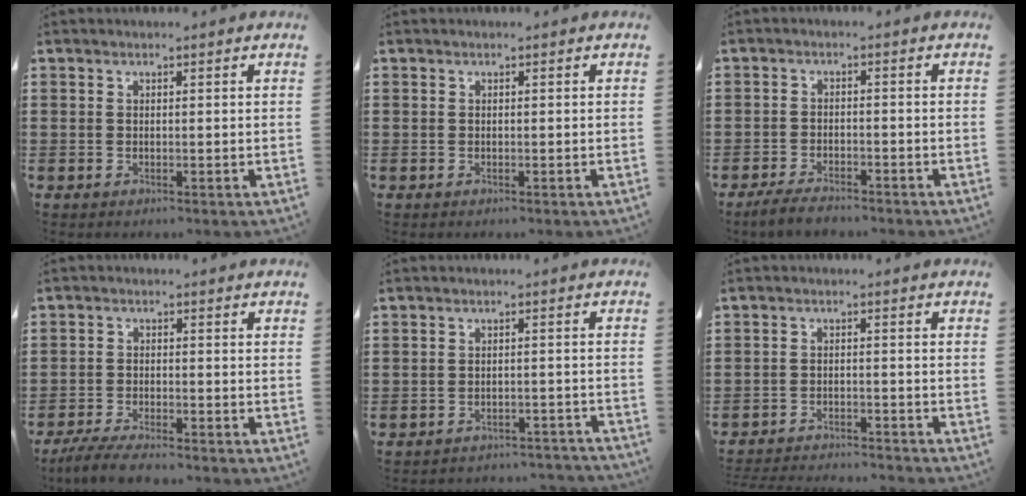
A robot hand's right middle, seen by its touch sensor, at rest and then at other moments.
{"total": 0.0}
{"total": 3.4, "force": [-3.1, 0.9, 1.2], "torque": [-0.029, 0.003, -0.063]}
{"total": 4.3, "force": [-4.0, 0.6, 1.4], "torque": [-0.038, -0.006, -0.081]}
{"total": 2.9, "force": [-2.8, 0.3, 0.2], "torque": [-0.008, 0.002, -0.061]}
{"total": 3.4, "force": [-3.4, 0.2, 0.2], "torque": [-0.008, 0.001, -0.073]}